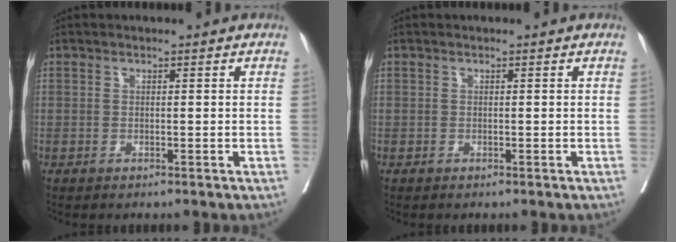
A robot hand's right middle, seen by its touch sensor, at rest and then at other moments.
{"total": 0.0}